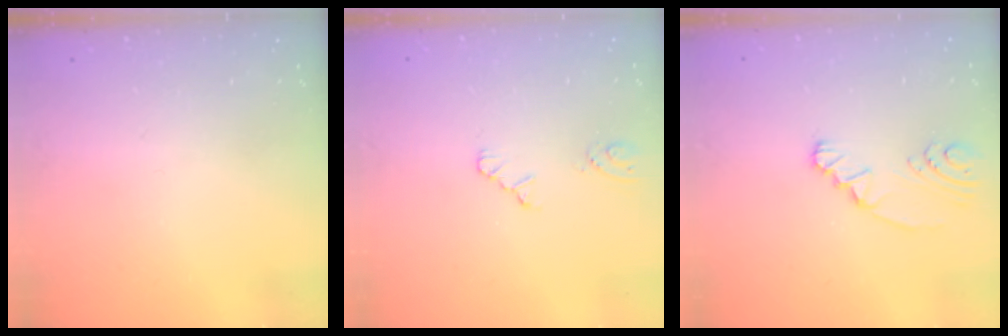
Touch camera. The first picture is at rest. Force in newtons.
{"total": 2.2, "press": 2.2, "slide": 0.3}
{"total": 3.8, "press": 3.5, "slide": 1.4}